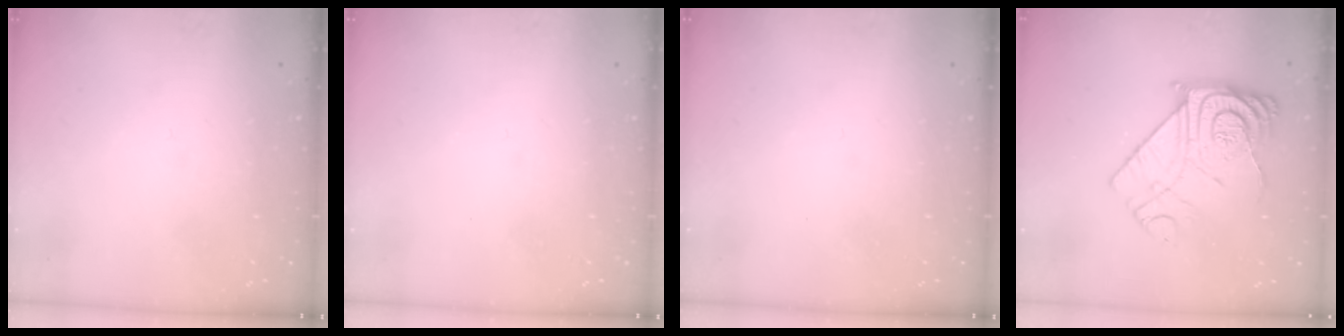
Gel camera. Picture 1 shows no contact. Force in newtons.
{"total": 0.0}
{"total": 0.0}
{"total": 16.4, "press": 16.3, "slide": 1.7}